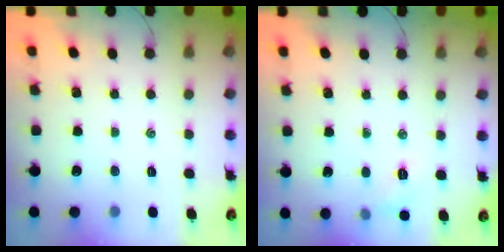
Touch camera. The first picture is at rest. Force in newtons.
{"total": 6.5, "press": 6.3, "slide": 1.4}